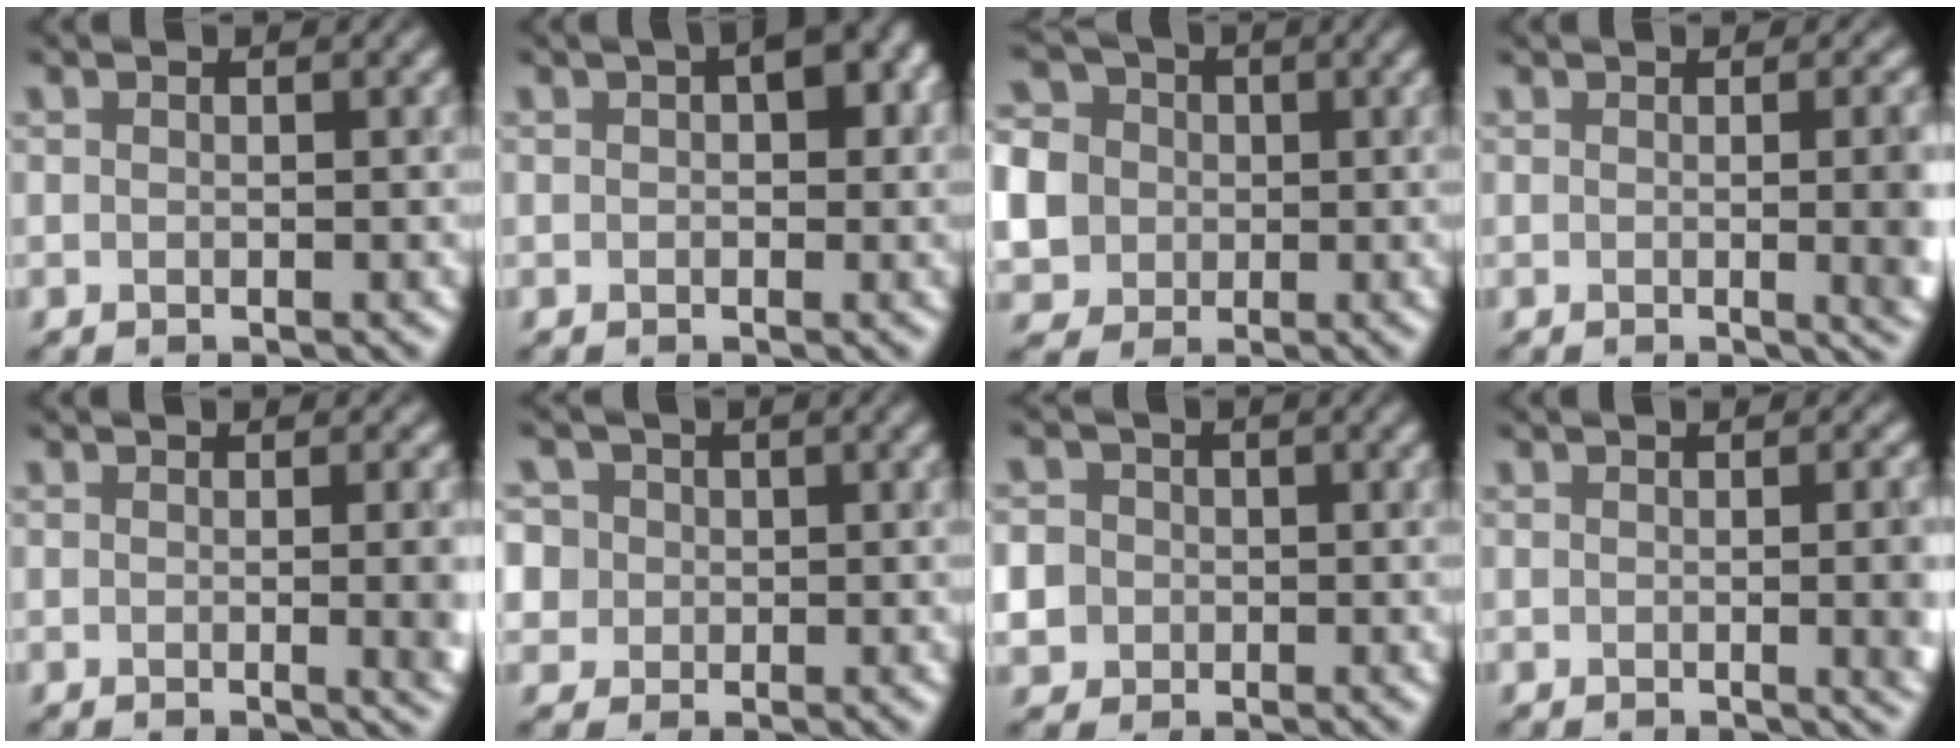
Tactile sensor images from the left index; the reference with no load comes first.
{"total": 3.2, "force": [0.7, 1.7, 2.6], "torque": [-0.026, 0.008, 0.006]}
{"total": 9.1, "force": [-0.3, 8.4, 3.7], "torque": [-0.110, 0.017, -0.032]}
{"total": 7.1, "force": [-0.3, 2.9, 6.5], "torque": [-0.038, -0.002, -0.001]}
{"total": 5.1, "force": [-0.2, 1.9, 4.8], "torque": [-0.034, -0.003, 0.002]}
{"total": 6.6, "force": [2.4, 5.6, 2.6], "torque": [-0.054, 0.028, 0.013]}
{"total": 6.9, "force": [-0.6, 6.5, 2.2], "torque": [-0.051, 0.018, -0.041]}
{"total": 5.4, "force": [-0.2, 2.1, 5.0], "torque": [-0.035, -0.001, 0.002]}